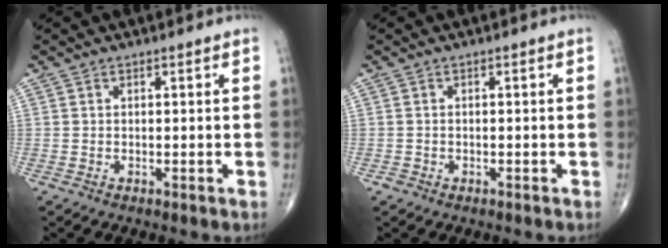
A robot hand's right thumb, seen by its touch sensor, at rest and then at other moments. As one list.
[{"total": 0.8, "force": [-0.4, 0.7, 0.1], "torque": [-0.002, 0.002, -0.009]}]